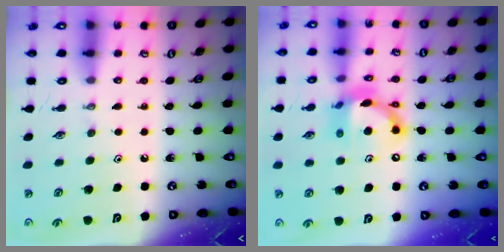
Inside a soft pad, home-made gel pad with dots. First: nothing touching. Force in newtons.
{"total": 13.7, "press": 13.7, "slide": 0.5}